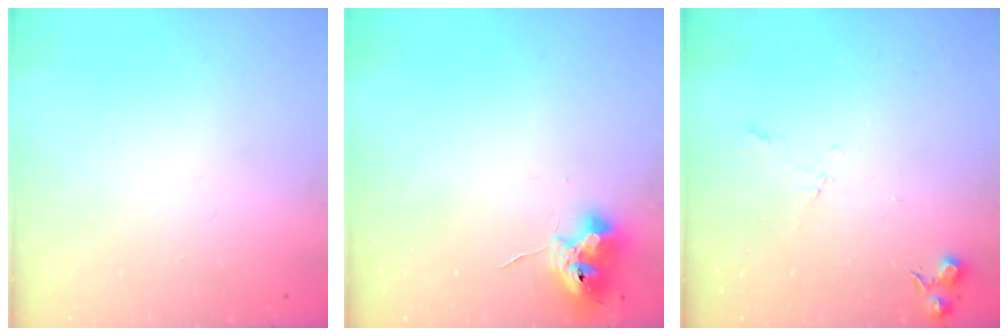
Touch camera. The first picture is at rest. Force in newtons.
{"total": 10.0, "press": 10.0, "slide": 0.3}
{"total": 5.5, "press": 5.5, "slide": 0.8}